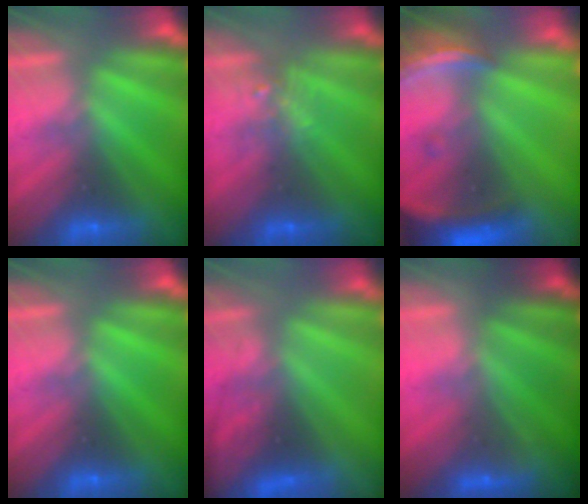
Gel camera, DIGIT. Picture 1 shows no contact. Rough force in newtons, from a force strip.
{"total": 2.3}
{"total": 9.0}
{"total": 0.0}
{"total": 3.4}
{"total": 1.9}